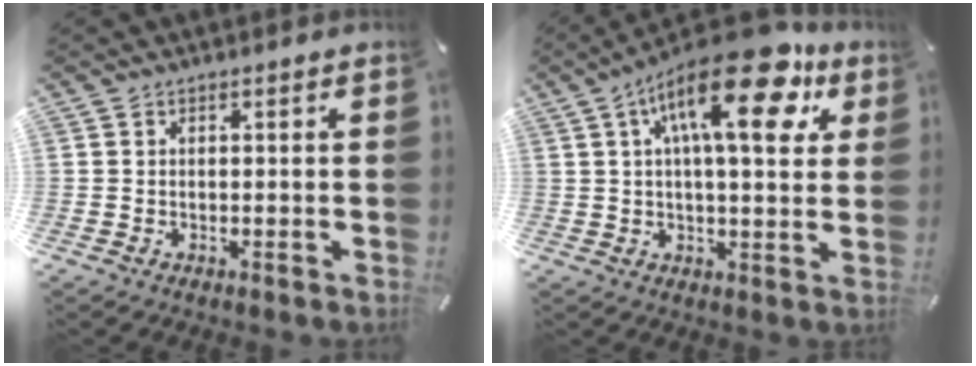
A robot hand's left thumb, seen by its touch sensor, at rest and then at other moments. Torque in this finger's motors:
{"motor_torque": [0.79, 0.73, 2.31, -0.46, 0.62]}